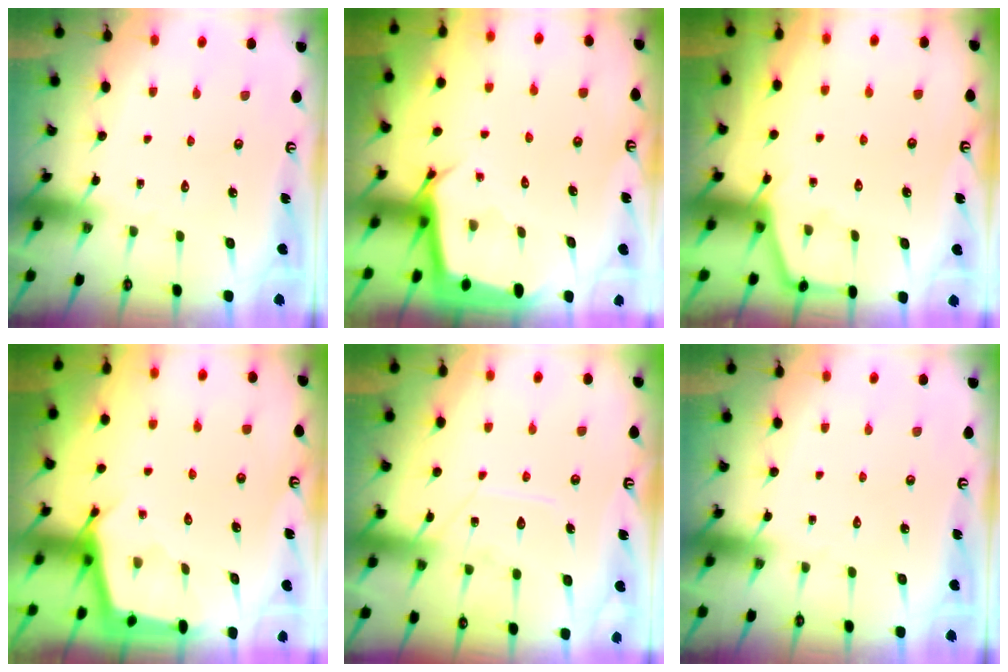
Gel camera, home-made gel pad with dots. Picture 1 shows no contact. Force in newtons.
{"total": 2.9, "press": 2.9, "slide": 0.1}
{"total": 3.8, "press": 3.8, "slide": 0.5}
{"total": 3.2, "press": 3.2, "slide": 0.3}
{"total": 9.8, "press": 9.8, "slide": 0.7}
{"total": 0.0}